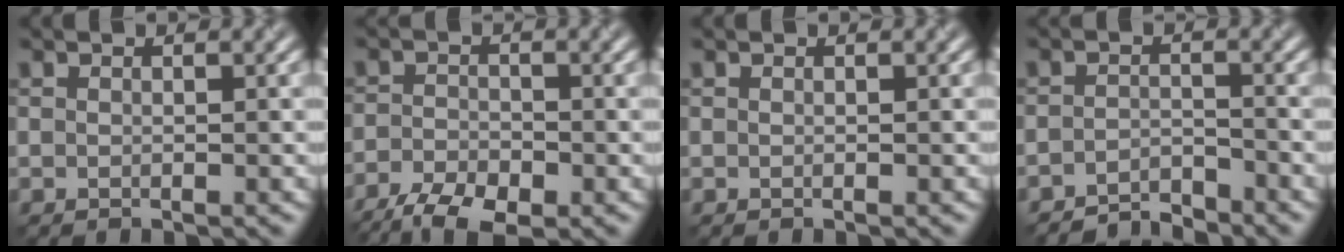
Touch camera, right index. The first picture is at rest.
{"total": 6.3, "force": [-4.6, 2.4, 3.6], "torque": [-0.070, -0.025, -0.086]}
{"total": 0.0}
{"total": 2.9, "force": [-2.8, 0.4, 0.5], "torque": [-0.007, 0.002, -0.056]}